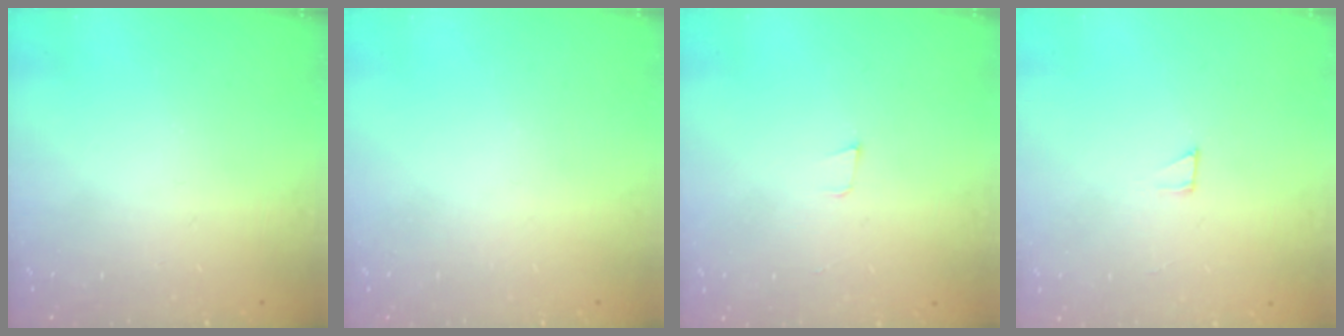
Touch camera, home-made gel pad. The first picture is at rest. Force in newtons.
{"total": 0.0}
{"total": 3.3, "press": 2.0, "slide": 2.6}
{"total": 1.9, "press": 1.9, "slide": 0.1}